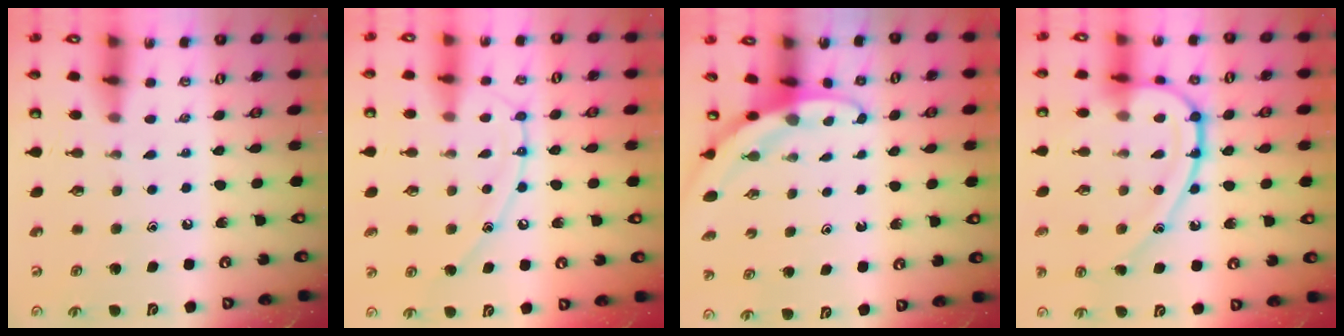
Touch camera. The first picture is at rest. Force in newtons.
{"total": 11.8, "press": 11.8, "slide": 1.0}
{"total": 2.8, "press": 2.8, "slide": 0.0}
{"total": 16.3, "press": 16.3, "slide": 0.3}